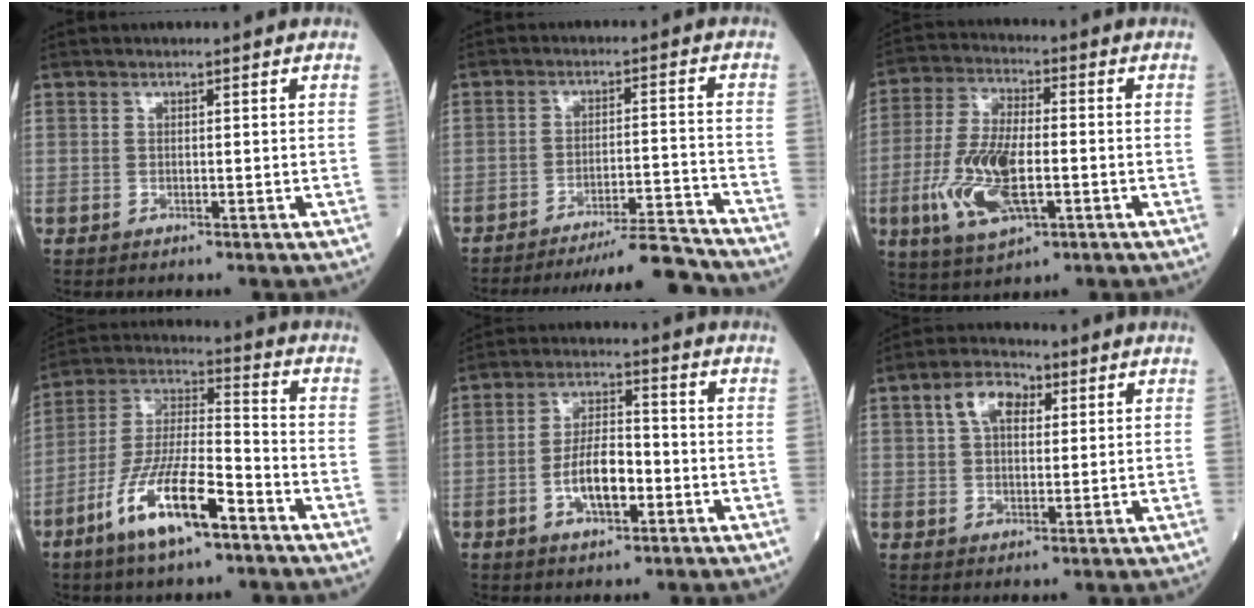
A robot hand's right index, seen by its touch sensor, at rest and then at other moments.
{"total": 11.8, "force": [-11.5, -1.7, 2.5], "torque": [-0.024, -0.001, -0.179]}
{"total": 12.9, "force": [-3.3, 4.6, 11.6], "torque": [-0.248, -0.006, -0.059]}
{"total": 13.9, "force": [-7.4, 2.9, 11.4], "torque": [-0.228, -0.008, -0.138]}
{"total": 8.0, "force": [-2.4, 3.1, 6.9], "torque": [-0.133, 0.011, -0.044]}
{"total": 6.4, "force": [2.5, 3.8, 4.6], "torque": [-0.084, 0.021, 0.043]}